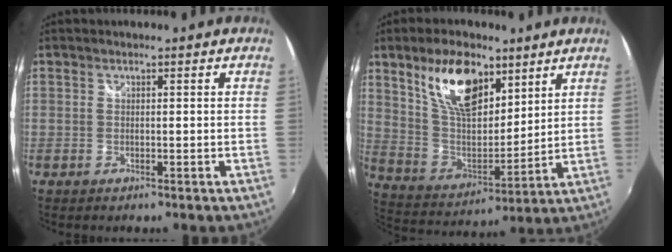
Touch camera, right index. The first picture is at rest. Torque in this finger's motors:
{"motor_torque": [1.03, 0.96, 0.49, 0.17]}